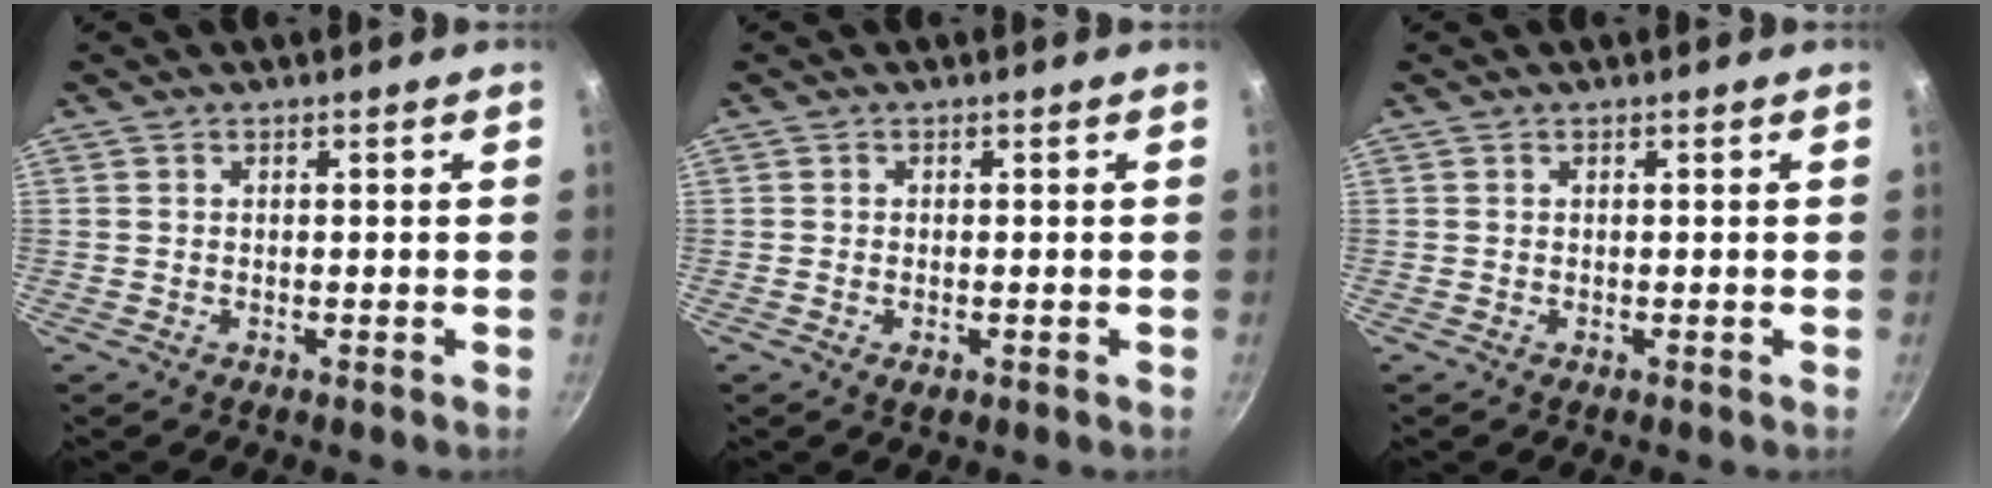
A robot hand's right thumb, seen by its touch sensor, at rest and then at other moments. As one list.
[{"total": 1.5, "force": [-0.5, 0.9, 1.2], "torque": [-0.020, -0.002, -0.008]}, {"total": 0.0}]